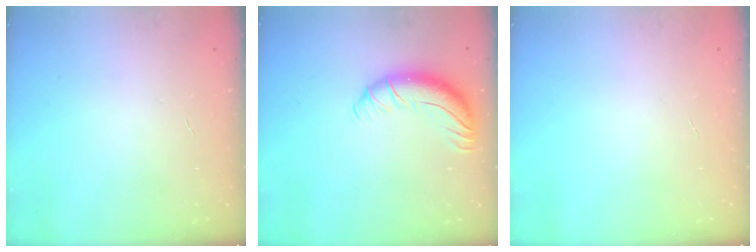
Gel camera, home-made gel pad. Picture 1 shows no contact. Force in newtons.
{"total": 10.5, "press": 10.2, "slide": 2.4}
{"total": 0.0}